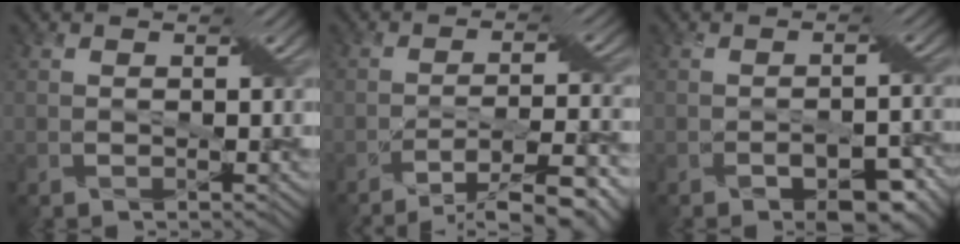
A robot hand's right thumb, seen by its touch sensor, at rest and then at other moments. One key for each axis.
{"total": 10.4, "fx": -7.1, "fy": 1.8, "fz": 7.3, "tx": -0.118, "ty": 0.004, "tz": -0.108}
{"total": 6.4, "fx": -4.0, "fy": 2.9, "fz": 4.1, "tx": -0.052, "ty": -0.013, "tz": -0.059}